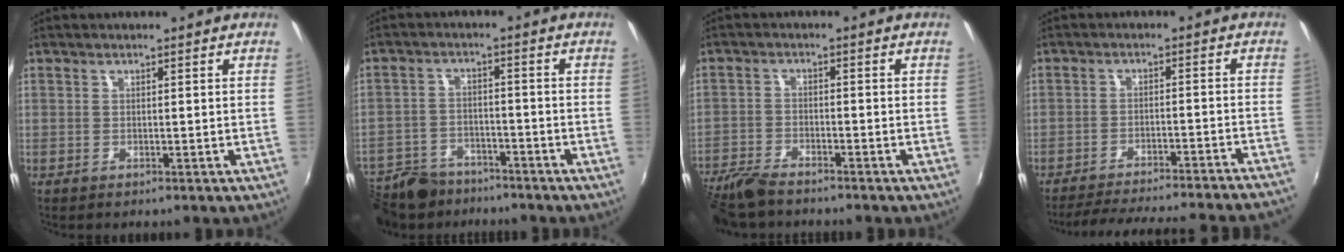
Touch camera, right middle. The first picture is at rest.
{"total": 14.9, "force": [-12.2, 6.7, 5.3], "torque": [-0.146, -0.007, -0.202]}
{"total": 8.3, "force": [-7.3, 2.0, 3.4], "torque": [-0.094, -0.022, -0.142]}
{"total": 21.3, "force": [-19.6, -0.4, 8.2], "torque": [-0.141, -0.021, -0.263]}